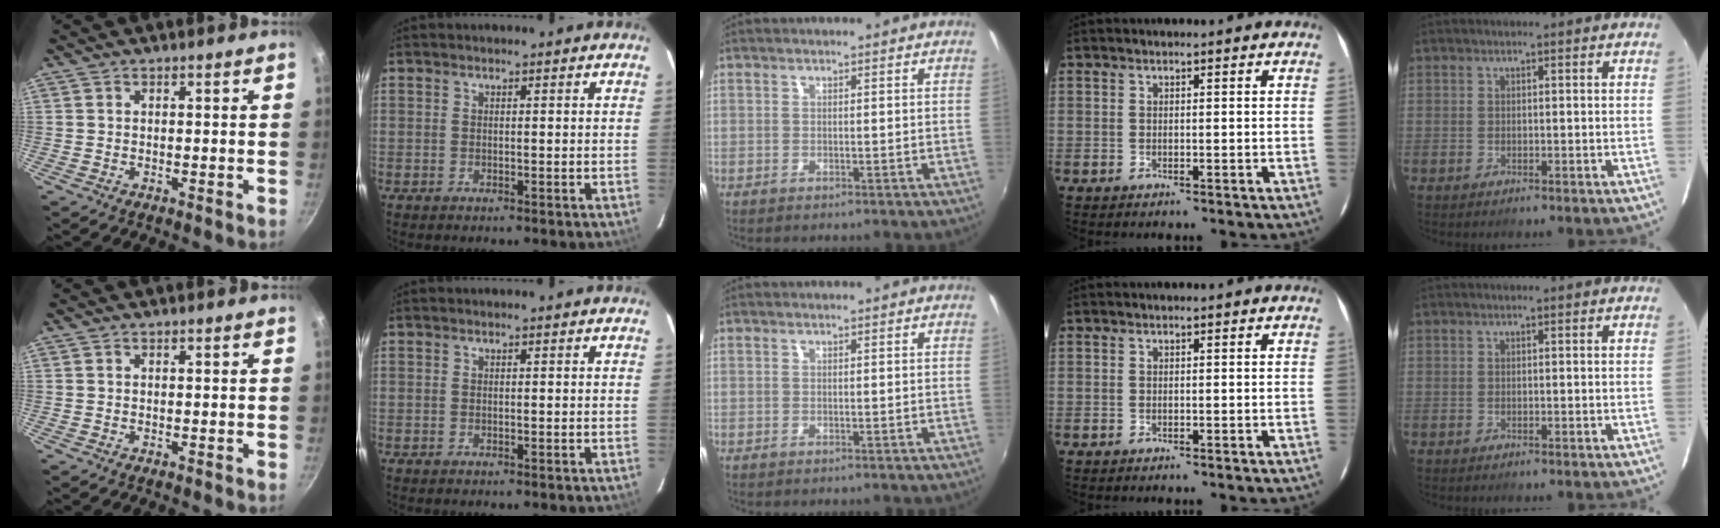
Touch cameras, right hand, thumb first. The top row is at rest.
{}